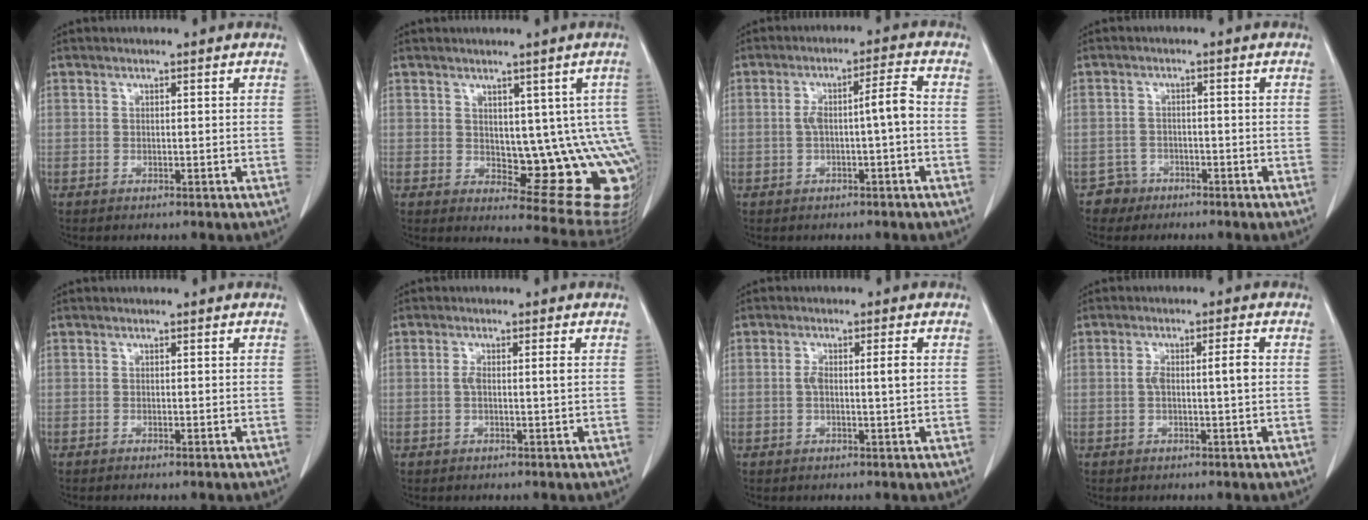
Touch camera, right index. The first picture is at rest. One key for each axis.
{"total": 12.5, "fx": 0.1, "fy": 6.0, "fz": 10.9, "tx": -0.099, "ty": 0.002, "tz": 0.018}
{"total": 5.4, "fx": -0.5, "fy": 0.4, "fz": 5.4, "tx": -0.096, "ty": 0.024, "tz": -0.005}
{"total": 2.6, "fx": -1.7, "fy": 1.8, "fz": -0.7, "tx": 0.018, "ty": 0.011, "tz": -0.029}
{"total": 0.0}
{"total": 2.4, "fx": 0.1, "fy": 0.3, "fz": 2.3, "tx": -0.048, "ty": 0.003, "tz": 0.003}
{"total": 3.7, "fx": 0.2, "fy": 0.5, "fz": 3.6, "tx": -0.069, "ty": 0.007, "tz": 0.004}
{"total": 4.2, "fx": 0.1, "fy": 0.5, "fz": 4.2, "tx": -0.080, "ty": 0.012, "tz": 0.003}